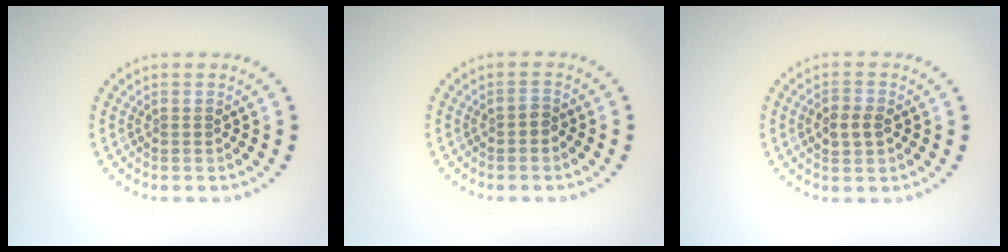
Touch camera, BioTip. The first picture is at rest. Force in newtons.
{"total": 0.8, "press": 0.7, "slide": 0.4}
{"total": 2.0, "press": 2.0, "slide": 0.2}